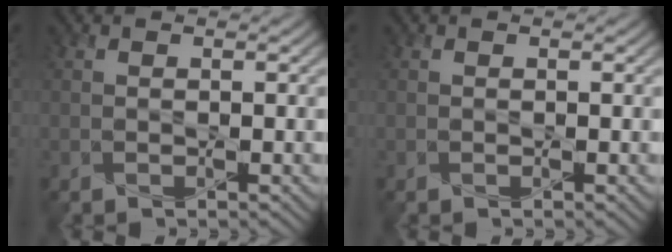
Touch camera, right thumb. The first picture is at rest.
{"total": 0.0}